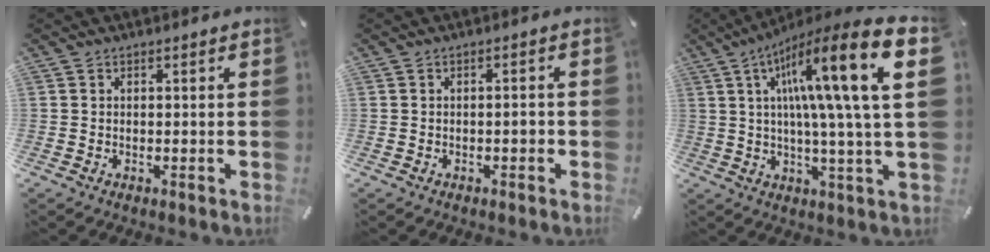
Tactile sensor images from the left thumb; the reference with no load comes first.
{"total": 2.0, "force": [-0.6, 0.7, 1.7], "torque": [-0.031, 0.004, -0.012]}
{"total": 23.9, "force": [6.9, 2.6, 22.7], "torque": [-0.378, -0.040, 0.083]}